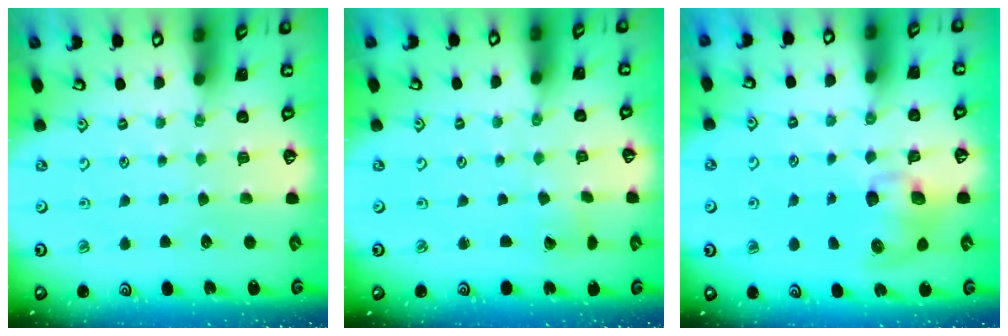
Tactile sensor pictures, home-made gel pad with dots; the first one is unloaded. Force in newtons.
{"total": 1.7, "press": 1.7, "slide": 0.3}
{"total": 8.7, "press": 8.6, "slide": 1.1}